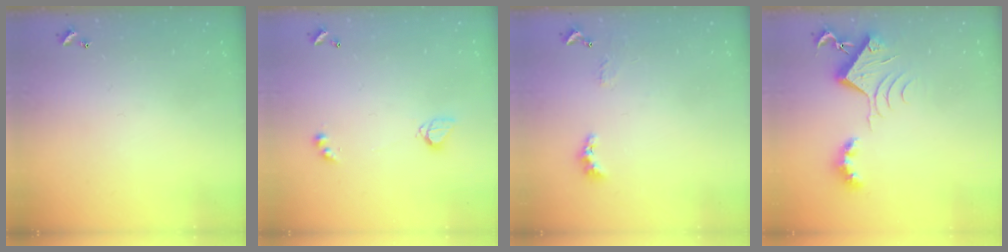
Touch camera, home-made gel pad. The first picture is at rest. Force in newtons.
{"total": 3.4, "press": 3.4, "slide": 0.5}
{"total": 2.1, "press": 2.0, "slide": 0.5}
{"total": 7.4, "press": 7.3, "slide": 0.9}